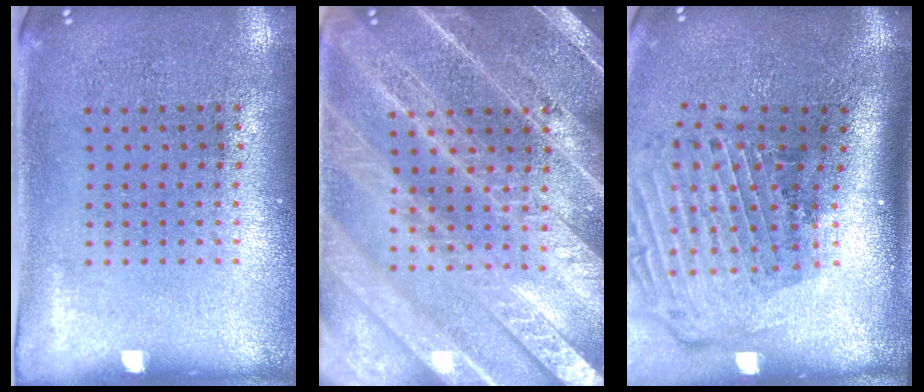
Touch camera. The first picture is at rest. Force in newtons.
{"total": 5.1, "press": 5.0, "slide": 0.6}
{"total": 3.0, "press": 2.1, "slide": 2.1}